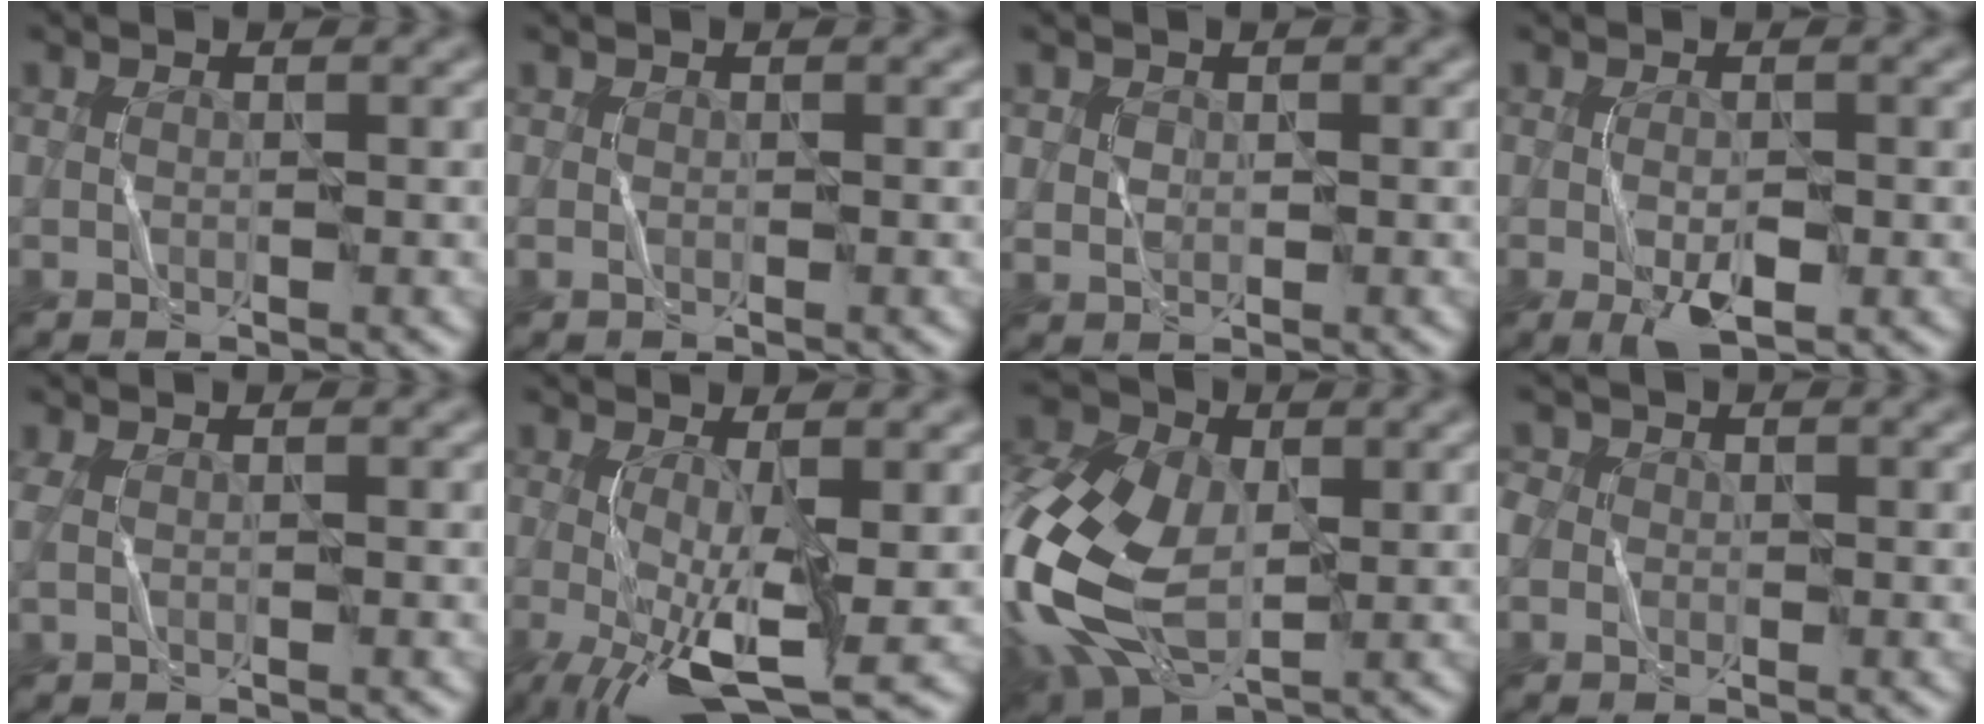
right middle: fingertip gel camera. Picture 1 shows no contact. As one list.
[{"total": 0.0}, {"total": 0.9, "force": [0.2, 0.9, 0.0], "torque": [-0.008, -0.002, 0.007]}, {"total": 2.7, "force": [-0.9, 1.0, 2.3], "torque": [-0.061, -0.006, -0.012]}, {"total": 0.6, "force": [0.3, 0.2, 0.5], "torque": [-0.013, 0.005, 0.006]}, {"total": 7.7, "force": [-1.7, 2.4, 7.1], "torque": [-0.139, -0.011, -0.023]}, {"total": 11.8, "force": [-1.9, 7.7, 8.8], "torque": [-0.227, 0.006, -0.050]}, {"total": 1.4, "force": [0.1, 1.4, -0.1], "torque": [0.000, 0.006, -0.003]}]